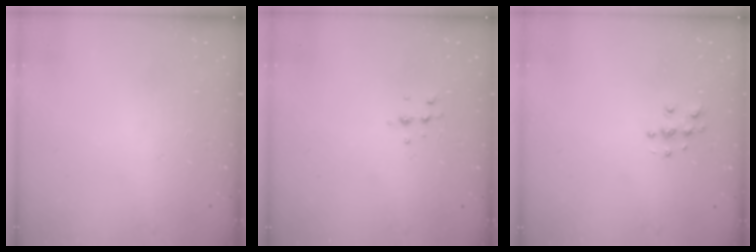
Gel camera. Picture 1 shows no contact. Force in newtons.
{"total": 4.7, "press": 4.6, "slide": 1.0}
{"total": 4.6, "press": 4.6, "slide": 0.2}